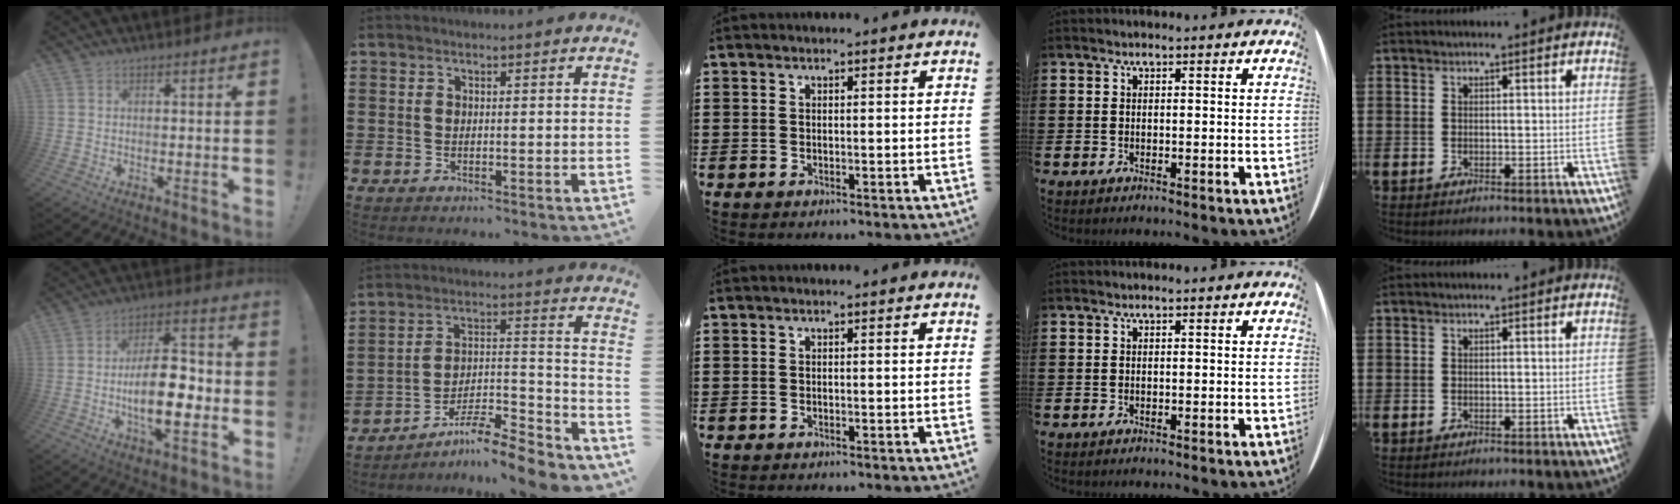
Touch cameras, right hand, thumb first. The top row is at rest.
{"thumb": {"total": 15.9, "force": [-2.9, 6.8, 14.0], "torque": [-0.228, 0.001, -0.056]}, "index": {"total": 8.4, "force": [-7.5, 0.7, 3.8], "torque": [-0.049, 0.007, -0.144]}}